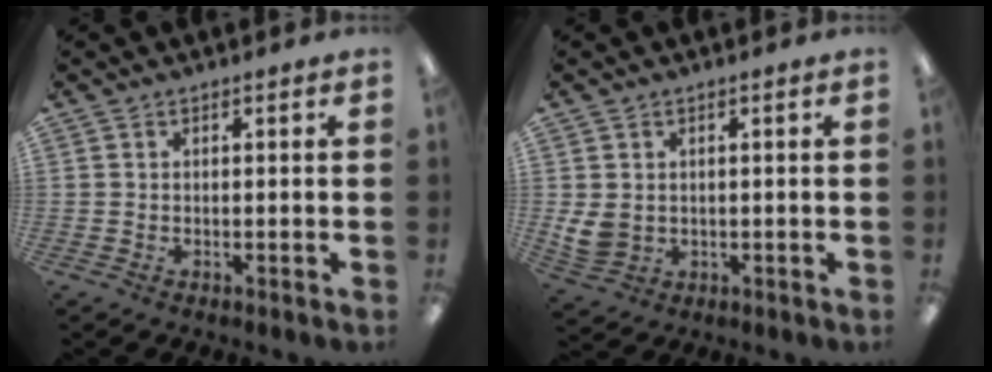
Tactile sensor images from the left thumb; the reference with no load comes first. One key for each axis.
{"total": 4.9, "fx": 0.7, "fy": 4.1, "fz": 2.5, "tx": -0.062, "ty": -0.001, "tz": 0.016}